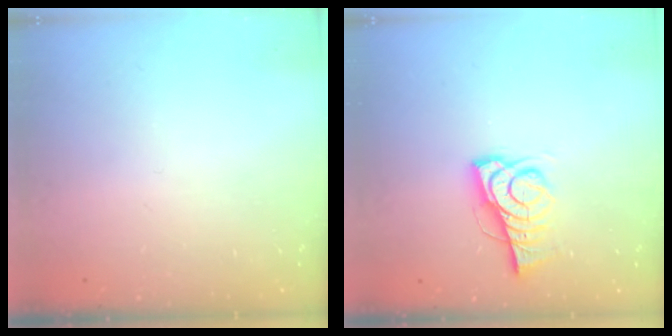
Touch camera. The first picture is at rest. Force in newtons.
{"total": 7.8, "press": 7.7, "slide": 0.6}